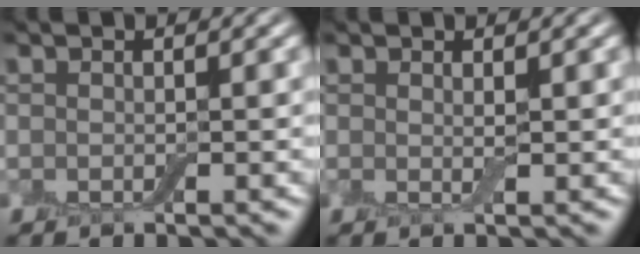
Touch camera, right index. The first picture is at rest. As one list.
[{"total": 0.9, "force": [0.3, 0.1, 0.8], "torque": [-0.016, -0.006, 0.004]}]